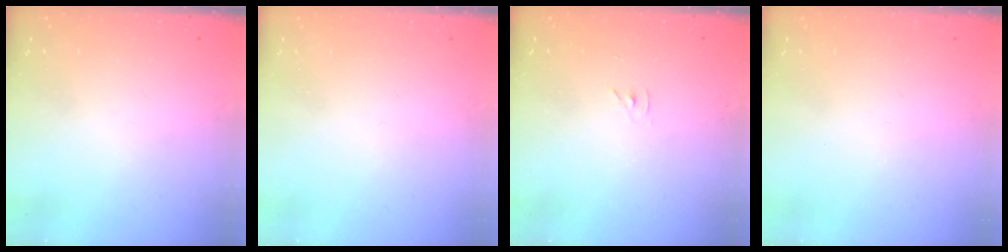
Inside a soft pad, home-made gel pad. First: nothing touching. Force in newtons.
{"total": 1.5, "press": 1.5, "slide": 0.1}
{"total": 3.5, "press": 3.5, "slide": 0.5}
{"total": 1.7, "press": 1.6, "slide": 0.1}